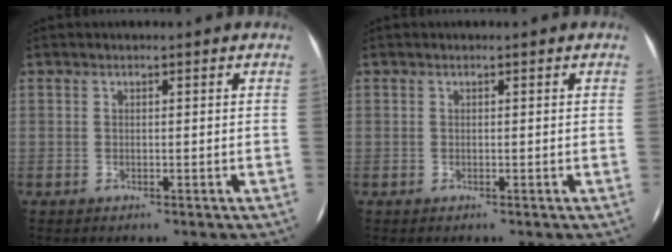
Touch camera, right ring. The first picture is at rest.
{"total": 0.0}